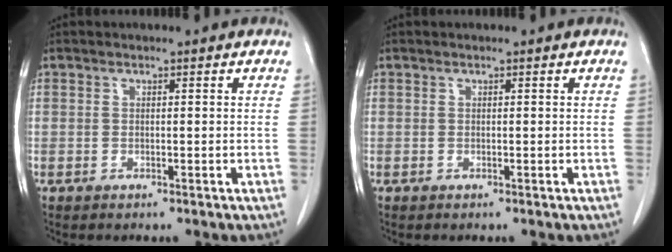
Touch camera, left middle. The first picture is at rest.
{"total": 0.0}